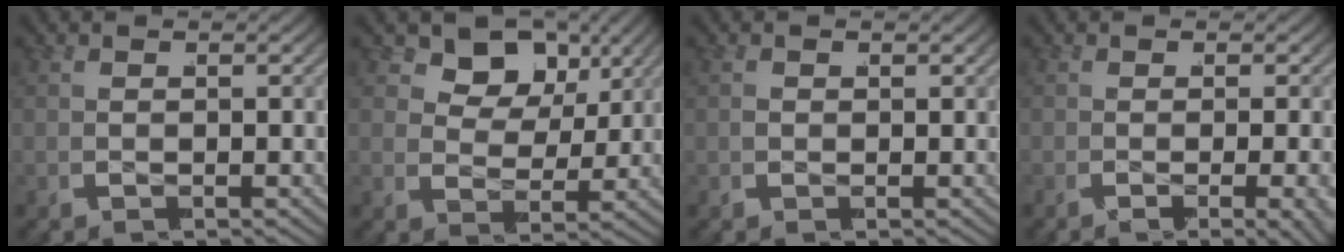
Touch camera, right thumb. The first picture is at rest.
{"total": 7.2, "force": [2.8, 5.0, 4.4], "torque": [-0.087, -0.009, 0.039]}
{"total": 1.0, "force": [0.1, 0.8, 0.4], "torque": [-0.014, -0.005, 0.003]}
{"total": 3.2, "force": [-1.3, 0.8, 2.8], "torque": [-0.050, -0.015, -0.016]}